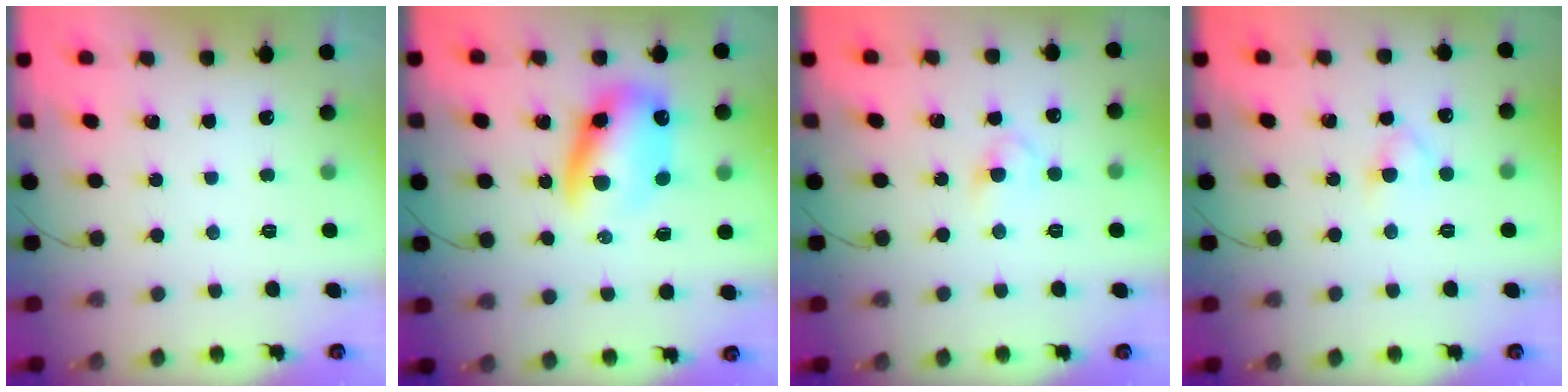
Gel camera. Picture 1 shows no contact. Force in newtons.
{"total": 11.9, "press": 11.5, "slide": 3.0}
{"total": 3.1, "press": 2.9, "slide": 1.0}
{"total": 2.5, "press": 2.3, "slide": 1.1}